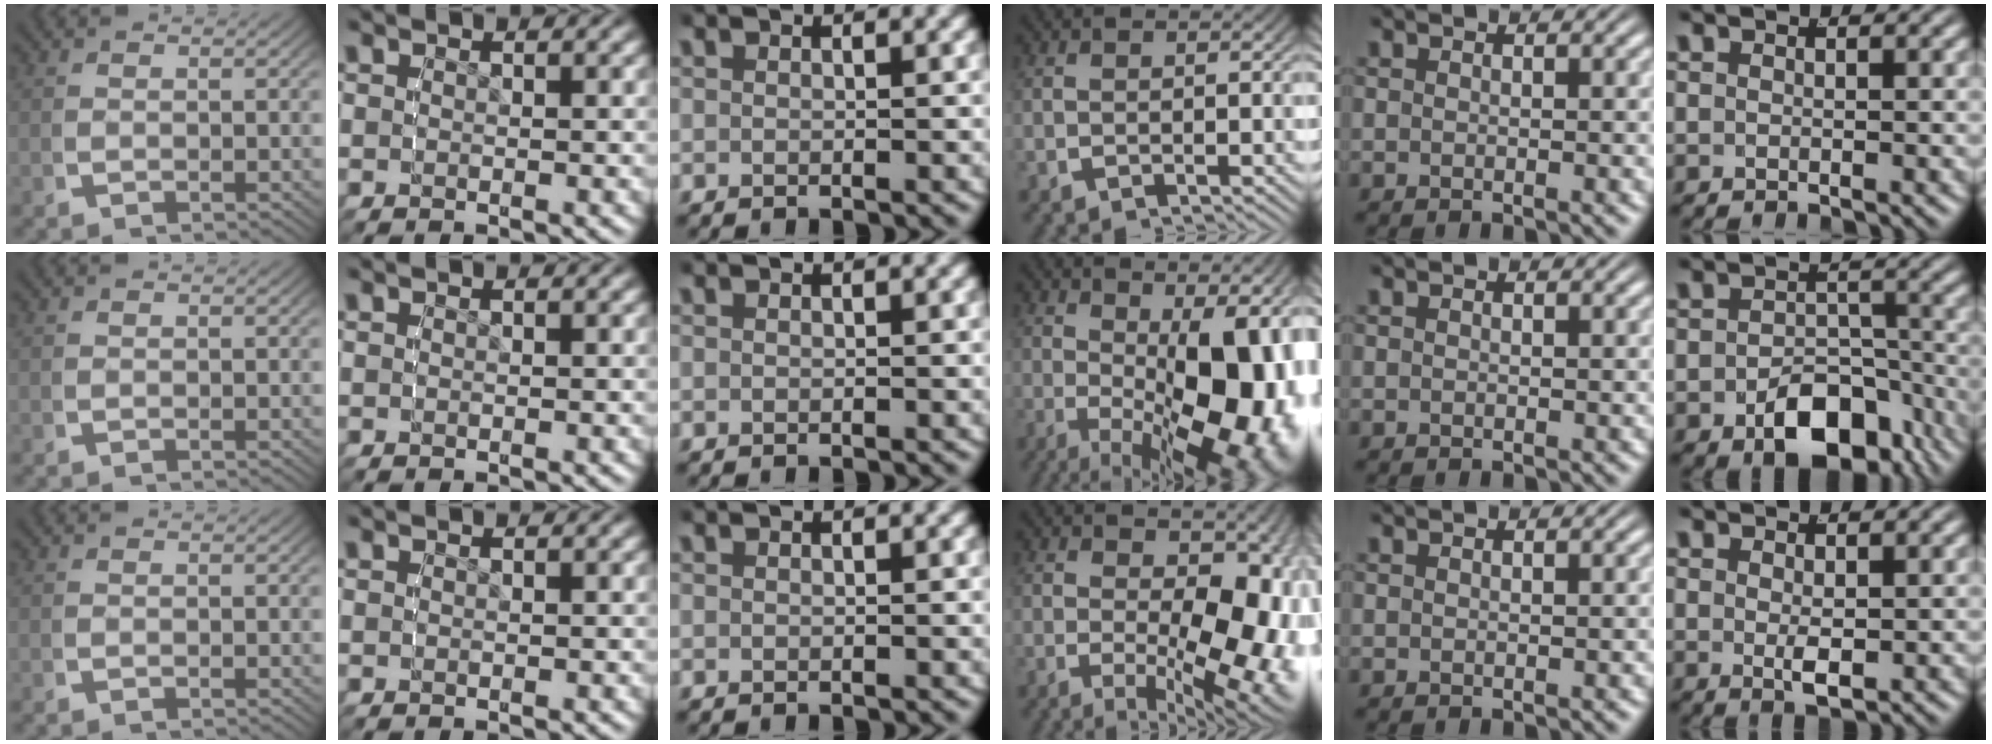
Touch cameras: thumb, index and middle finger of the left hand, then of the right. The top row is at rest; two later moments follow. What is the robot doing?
{"motion": "lift_and_place", "object": "toy banana"}